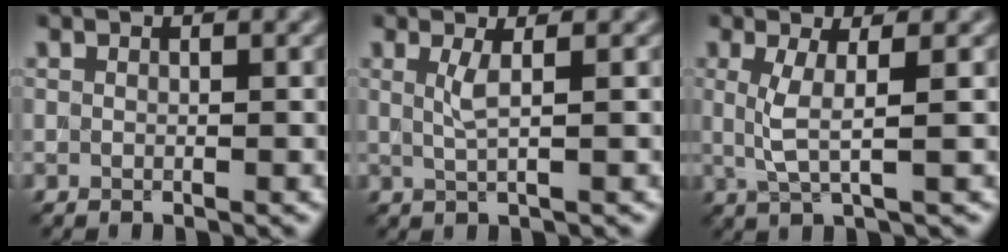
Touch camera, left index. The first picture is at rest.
{"total": 1.9, "force": [0.5, 0.5, 1.8], "torque": [-0.034, -0.005, 0.007]}
{"total": 2.9, "force": [0.4, 0.6, 2.8], "torque": [-0.060, -0.002, 0.008]}